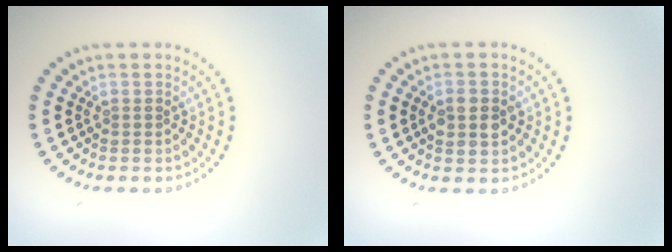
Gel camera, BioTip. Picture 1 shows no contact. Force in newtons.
{"total": 2.9, "press": 2.9, "slide": 0.1}